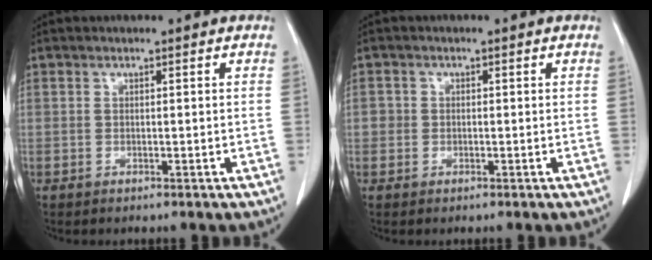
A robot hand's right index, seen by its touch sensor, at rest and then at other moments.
{"total": 1.5, "force": [-0.1, 1.5, 0.3], "torque": [0.006, 0.008, -0.002]}